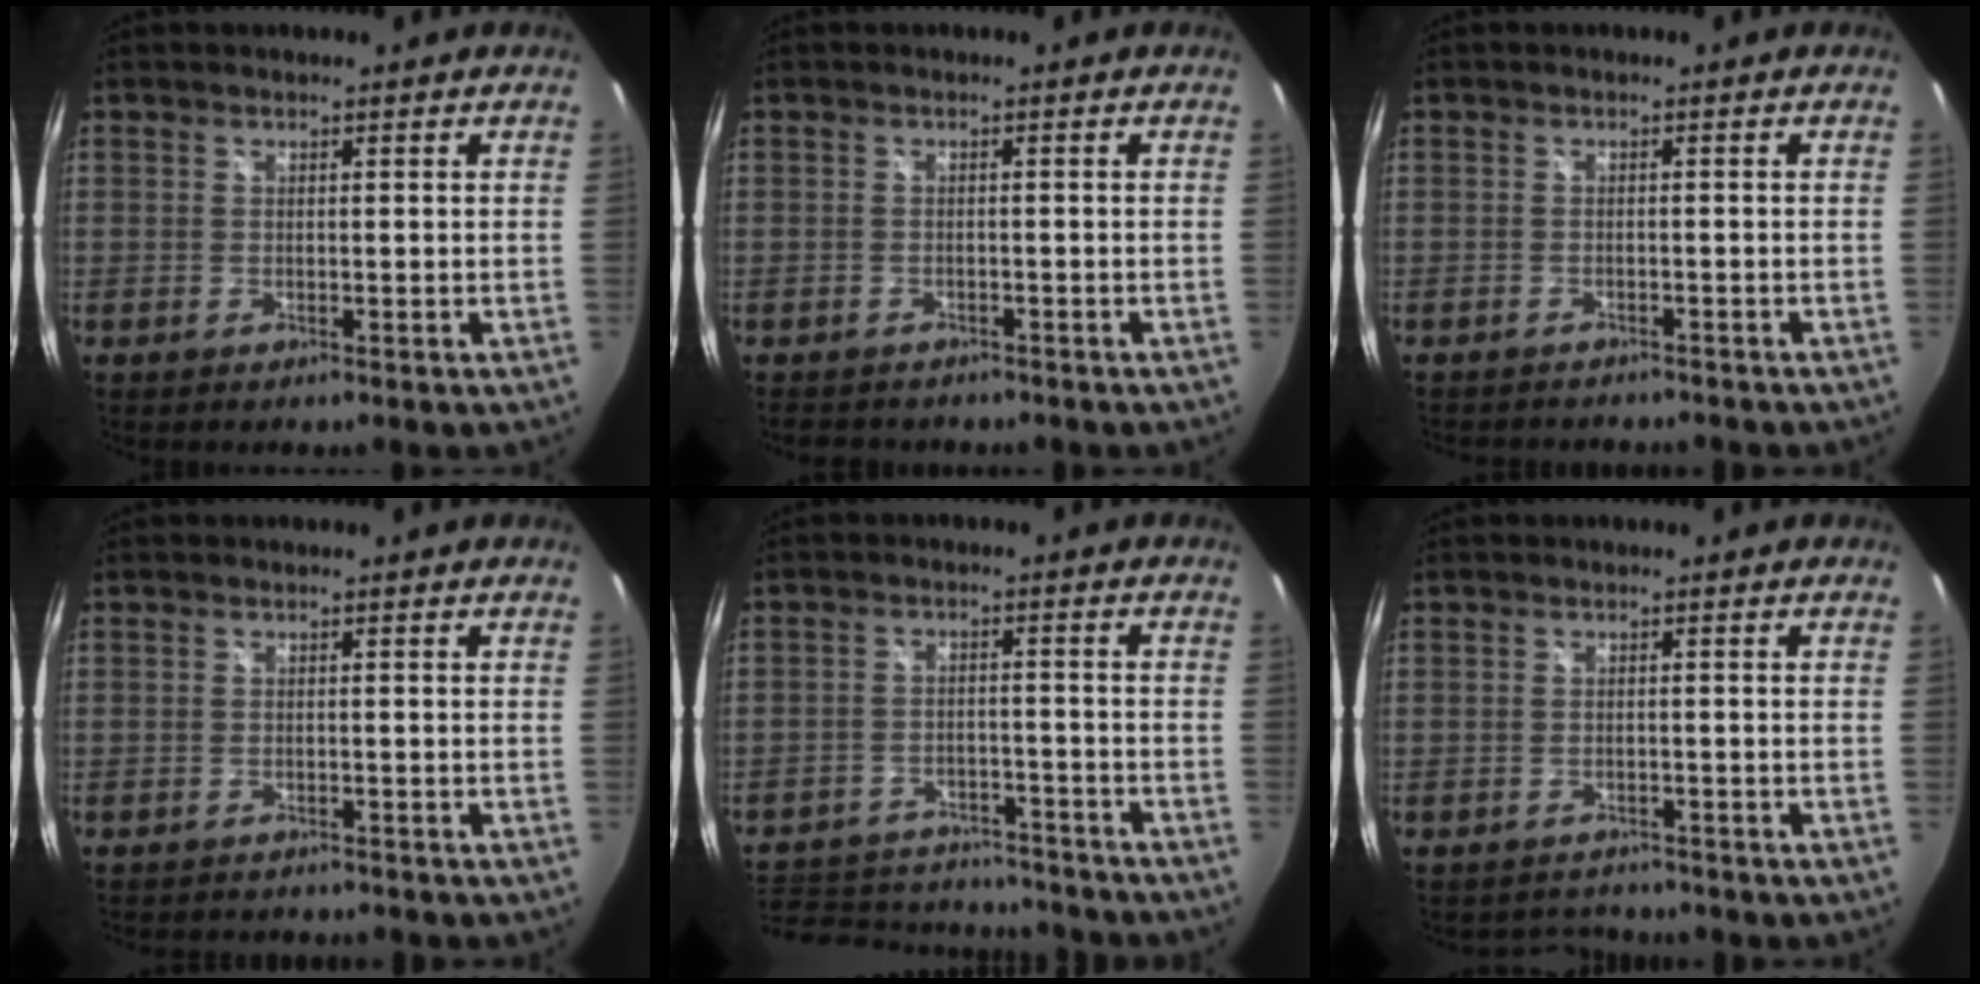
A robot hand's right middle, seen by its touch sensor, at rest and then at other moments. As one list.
[{"total": 4.0, "force": [-3.5, 1.6, 1.0], "torque": [-0.024, -0.007, -0.051]}, {"total": 5.2, "force": [-4.8, 1.1, 1.5], "torque": [-0.037, -0.015, -0.069]}, {"total": 5.6, "force": [-5.3, 1.1, 1.7], "torque": [-0.040, -0.014, -0.075]}, {"total": 19.0, "force": [-15.3, 8.6, 7.4], "torque": [-0.181, 0.009, -0.198]}, {"total": 3.5, "force": [-3.4, 0.8, -0.2], "torque": [-0.003, 0.006, -0.053]}]